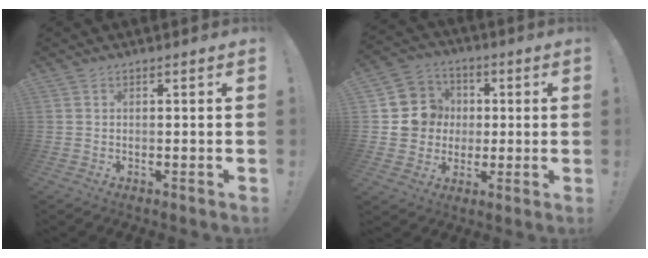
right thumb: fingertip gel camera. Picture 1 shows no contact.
{"total": 11.4, "force": [0.1, 11.0, 2.8], "torque": [-0.035, 0.012, 0.012]}